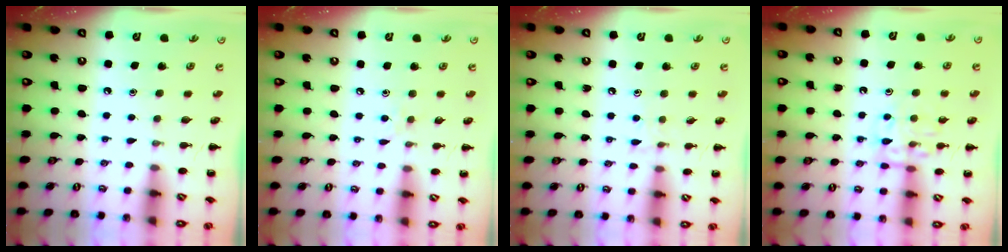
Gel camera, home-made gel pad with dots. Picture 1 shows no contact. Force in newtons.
{"total": 3.5, "press": 3.2, "slide": 1.5}
{"total": 4.9, "press": 4.5, "slide": 1.8}
{"total": 11.3, "press": 11.3, "slide": 0.9}